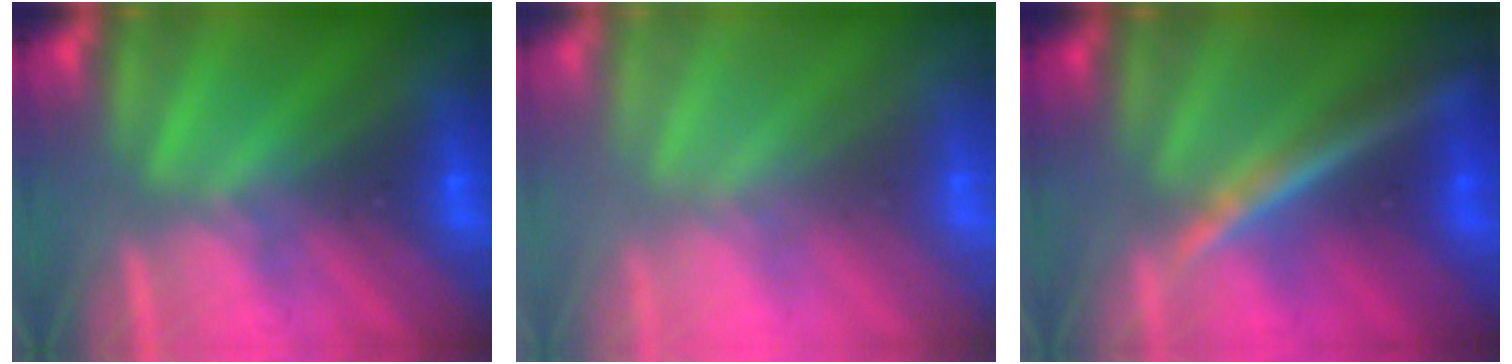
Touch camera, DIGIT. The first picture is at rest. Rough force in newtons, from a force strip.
{"total": 6.9}
{"total": 4.6}